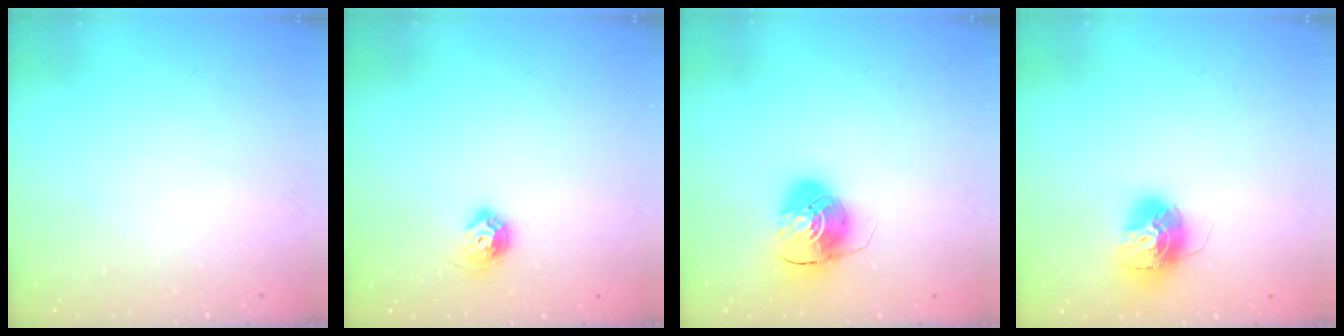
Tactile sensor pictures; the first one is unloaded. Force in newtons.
{"total": 8.4, "press": 8.3, "slide": 0.9}
{"total": 9.1, "press": 9.1, "slide": 0.5}
{"total": 13.8, "press": 13.7, "slide": 1.3}